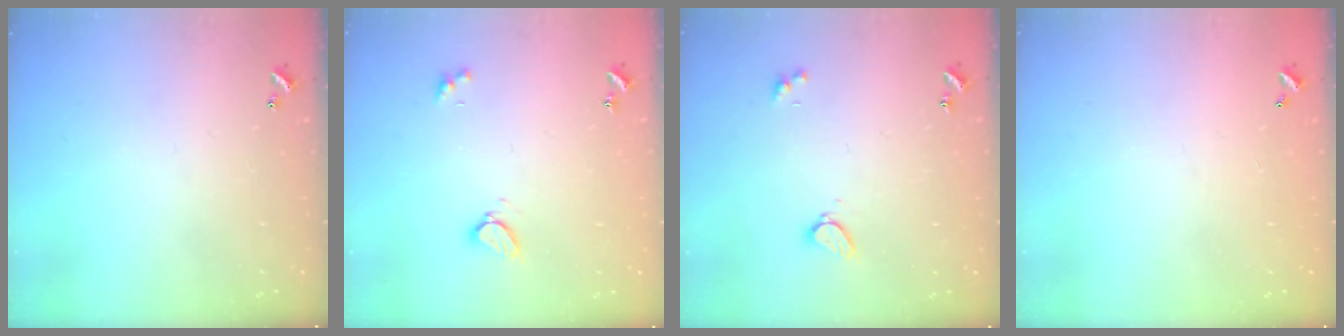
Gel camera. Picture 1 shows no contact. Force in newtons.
{"total": 3.6, "press": 3.6, "slide": 0.4}
{"total": 2.3, "press": 2.3, "slide": 0.3}
{"total": 2.8, "press": 2.8, "slide": 0.1}